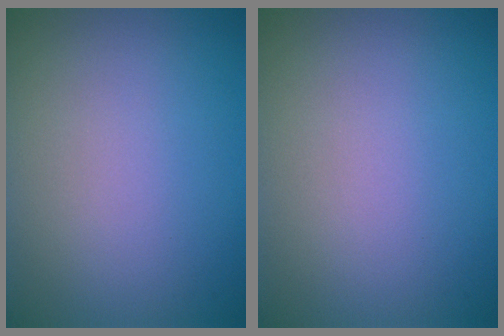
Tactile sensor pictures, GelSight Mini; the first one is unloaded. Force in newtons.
{"total": 0.0}